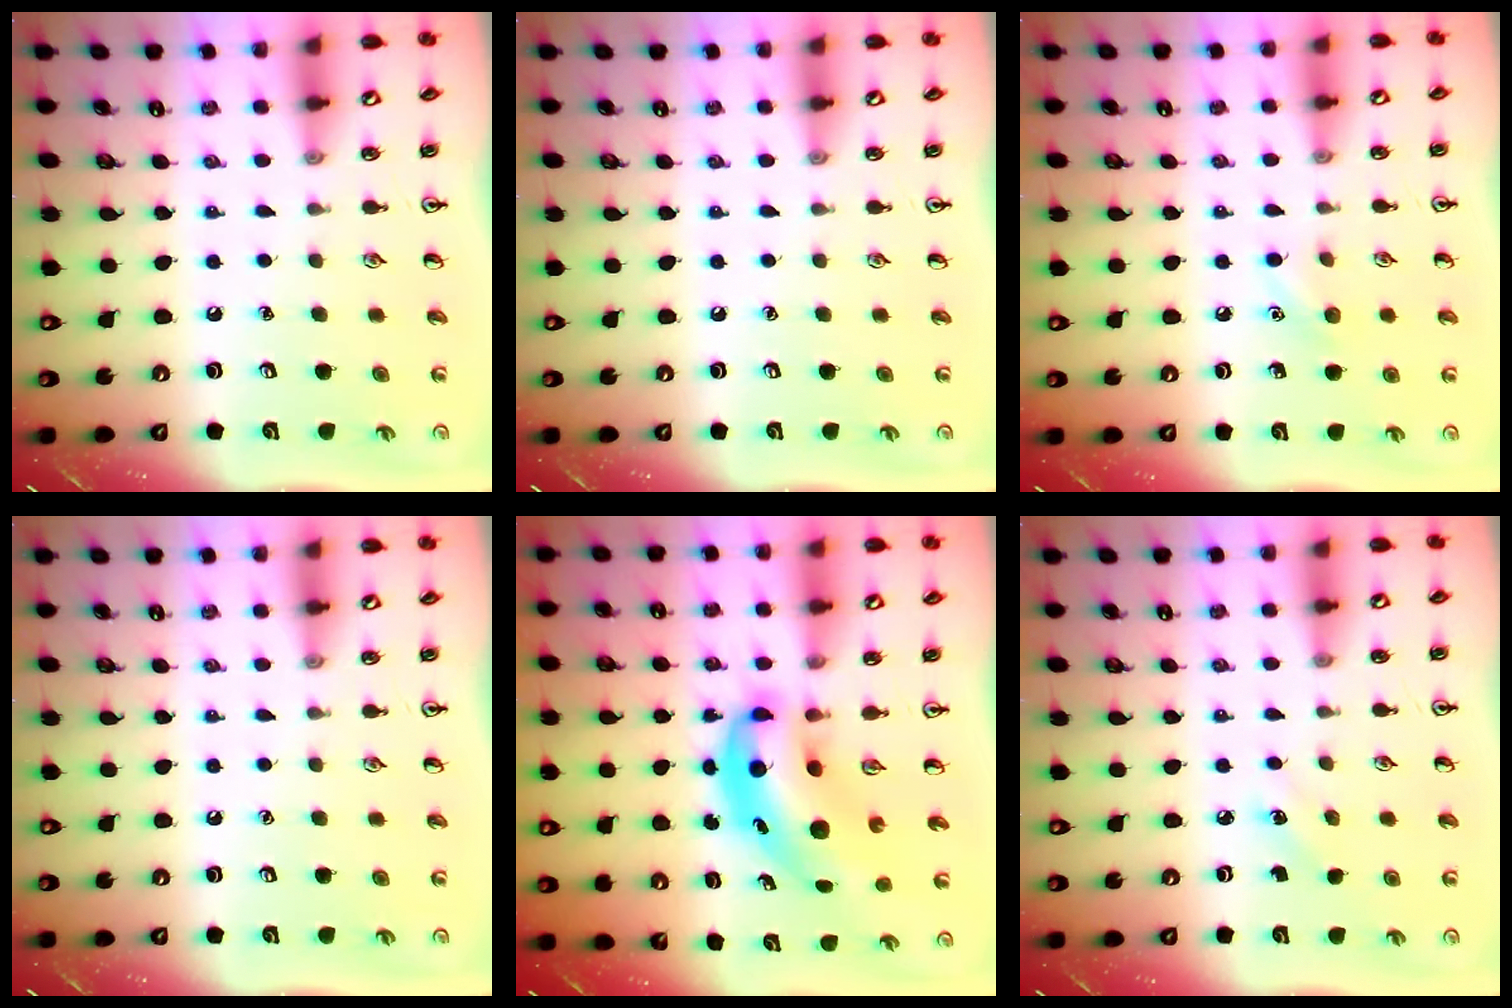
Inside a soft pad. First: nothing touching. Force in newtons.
{"total": 0.0}
{"total": 5.5, "press": 5.2, "slide": 1.8}
{"total": 0.0}
{"total": 9.5, "press": 9.0, "slide": 3.1}
{"total": 1.9, "press": 1.7, "slide": 0.8}